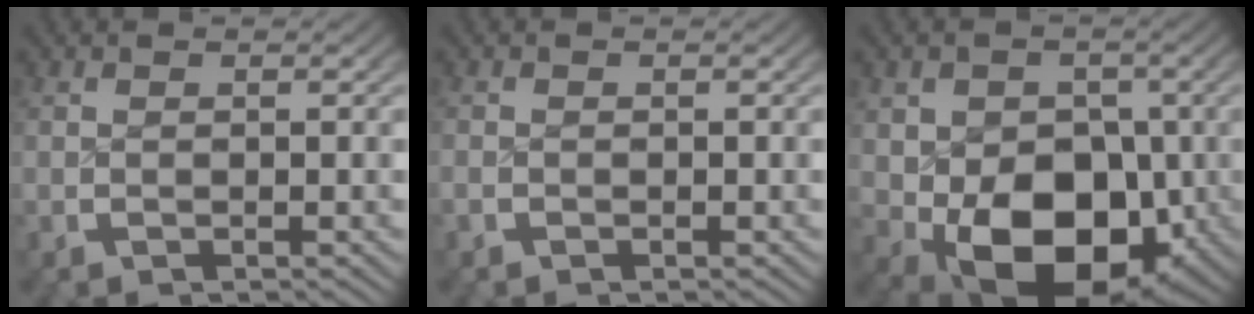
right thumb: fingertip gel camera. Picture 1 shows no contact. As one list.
[{"total": 0.6, "force": [-0.5, 0.4, 0.1], "torque": [-0.003, -0.002, -0.007]}, {"total": 14.3, "force": [-2.9, 10.2, 9.7], "torque": [-0.182, -0.078, -0.011]}]